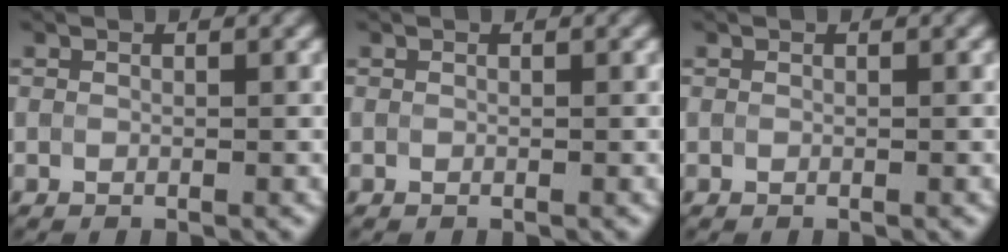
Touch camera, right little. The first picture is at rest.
{"total": 0.0}
{"total": 0.0}